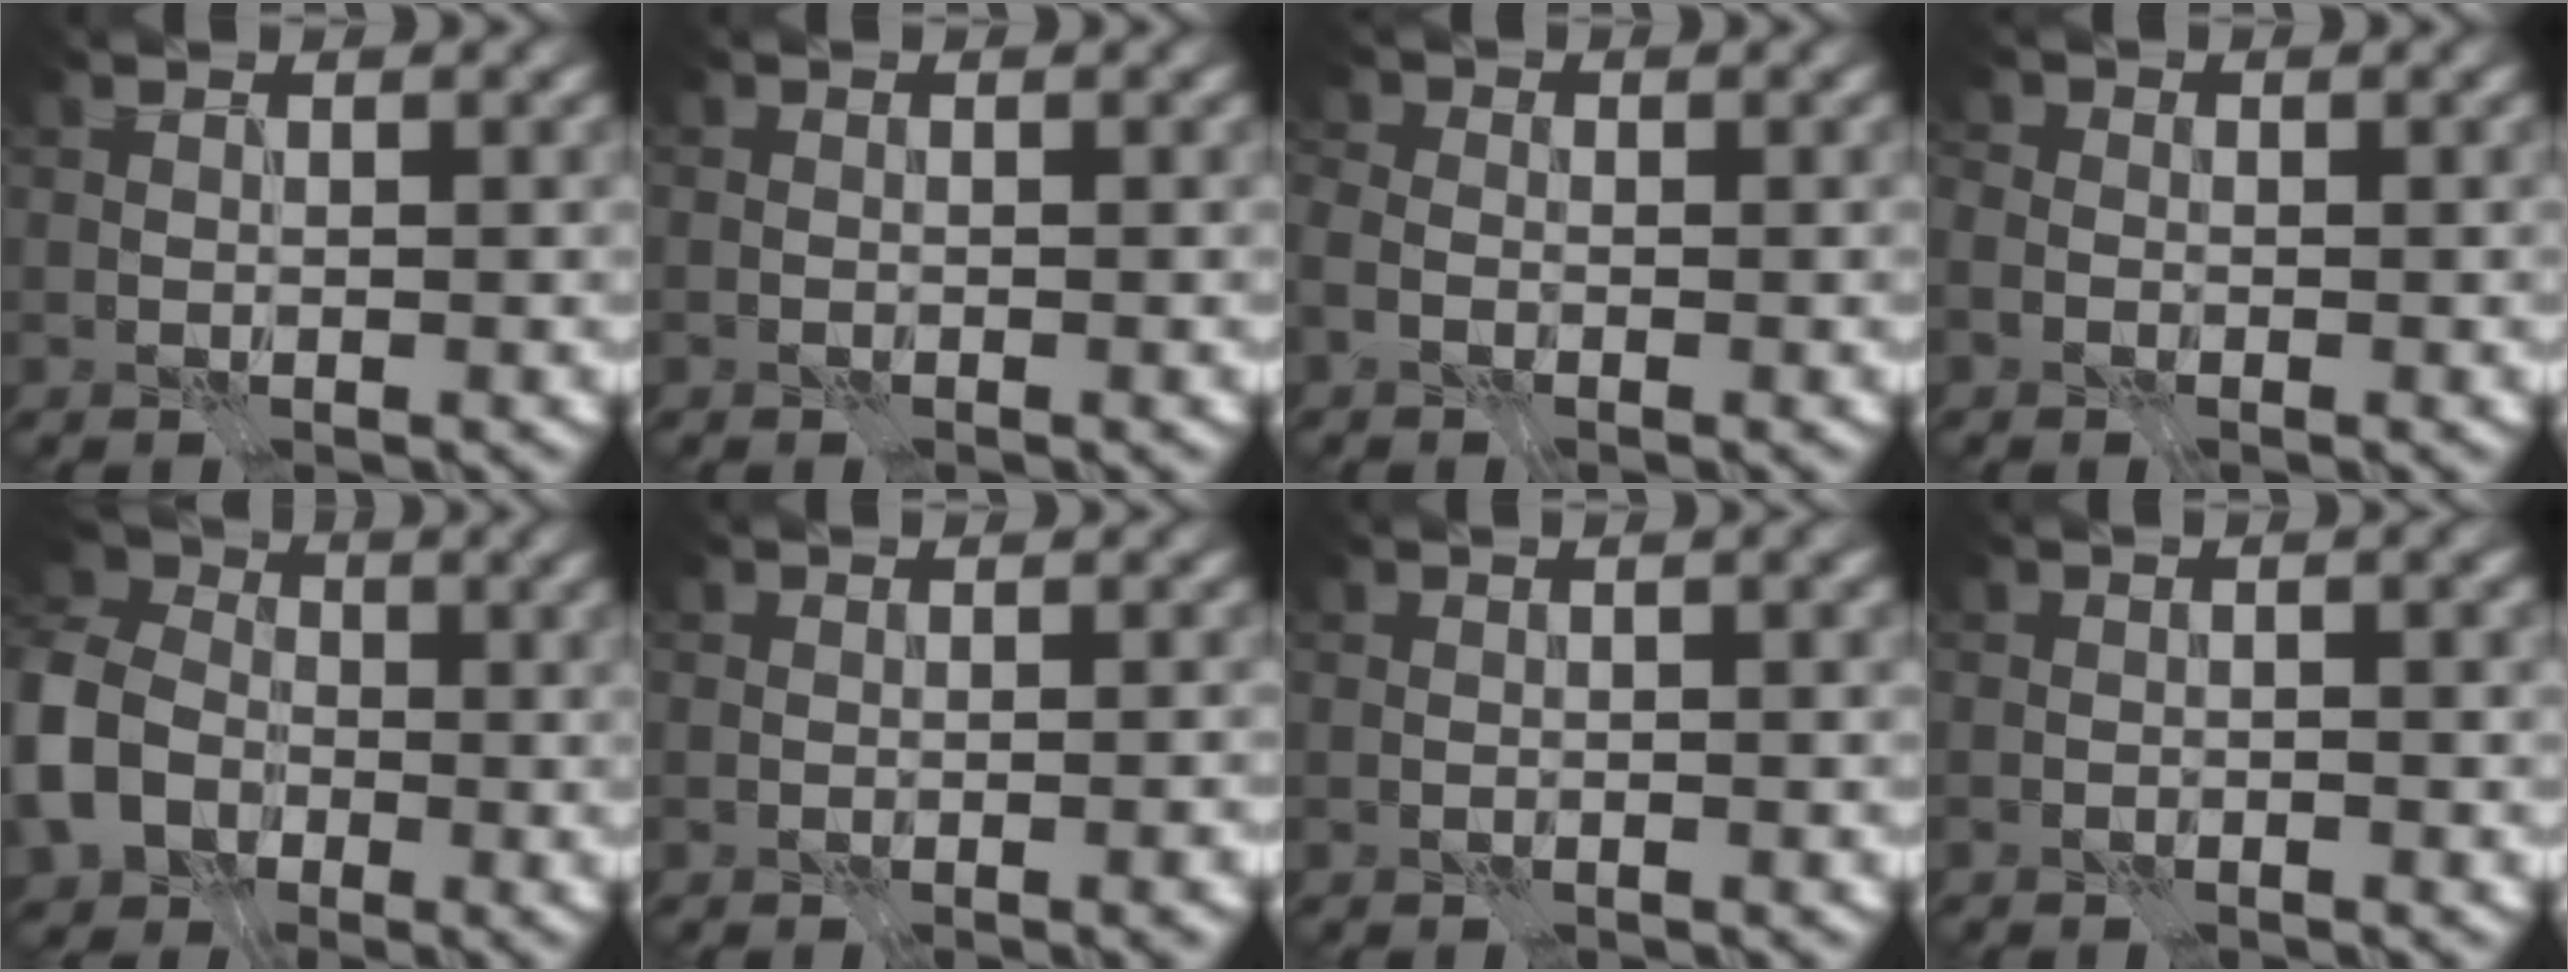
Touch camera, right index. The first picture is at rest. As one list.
[{"total": 0.0}, {"total": 1.6, "force": [-0.6, 1.3, 0.7], "torque": [-0.009, 0.000, -0.012]}, {"total": 1.1, "force": [-0.4, 1.0, 0.2], "torque": [0.001, 0.001, -0.005]}, {"total": 9.6, "force": [-3.4, 7.4, 5.2], "torque": [-0.136, -0.016, -0.077]}, {"total": 1.3, "force": [-0.6, 0.4, 1.1], "torque": [-0.005, 0.003, -0.009]}, {"total": 2.2, "force": [0.4, 0.8, 2.0], "torque": [-0.013, 0.000, -0.007]}, {"total": 2.1, "force": [-0.1, 0.7, 1.9], "torque": [-0.013, 0.002, -0.013]}]